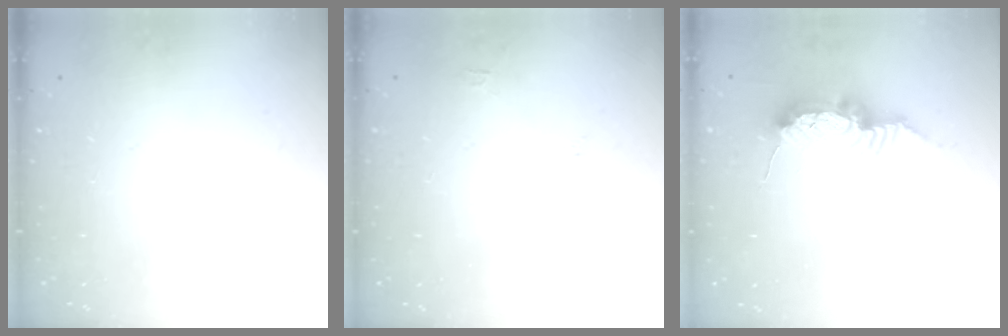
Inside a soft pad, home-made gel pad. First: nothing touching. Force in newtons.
{"total": 3.5, "press": 3.4, "slide": 0.4}
{"total": 11.3, "press": 11.2, "slide": 0.7}